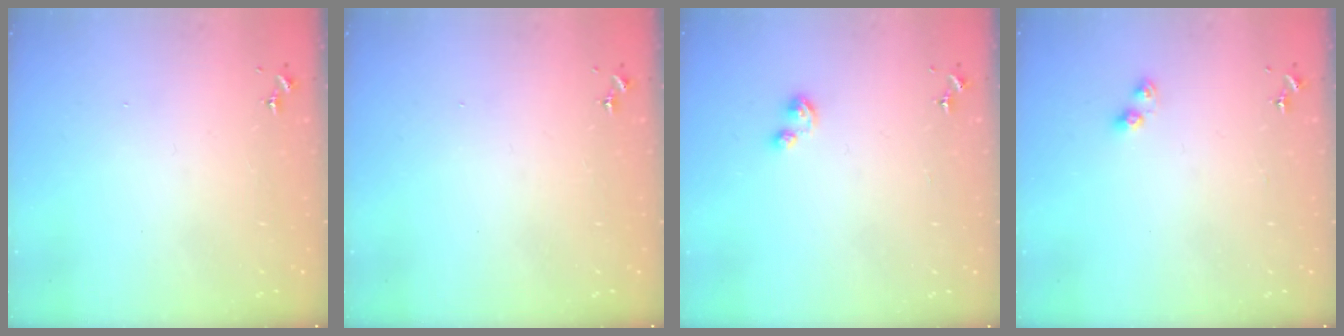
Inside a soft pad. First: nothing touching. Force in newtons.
{"total": 0.0}
{"total": 3.2, "press": 3.1, "slide": 0.4}
{"total": 4.4, "press": 4.3, "slide": 0.2}